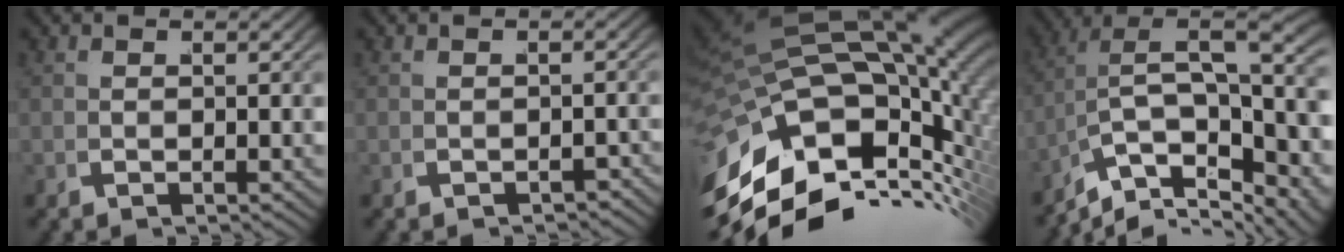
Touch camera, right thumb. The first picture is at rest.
{"total": 1.3, "force": [-1.3, 0.1, 0.0], "torque": [-0.001, -0.002, -0.021]}
{"total": 23.3, "force": [-0.3, 15.4, 17.5], "torque": [-0.283, 0.001, -0.009]}
{"total": 13.1, "force": [-2.2, 8.9, 9.4], "torque": [-0.167, -0.042, -0.026]}